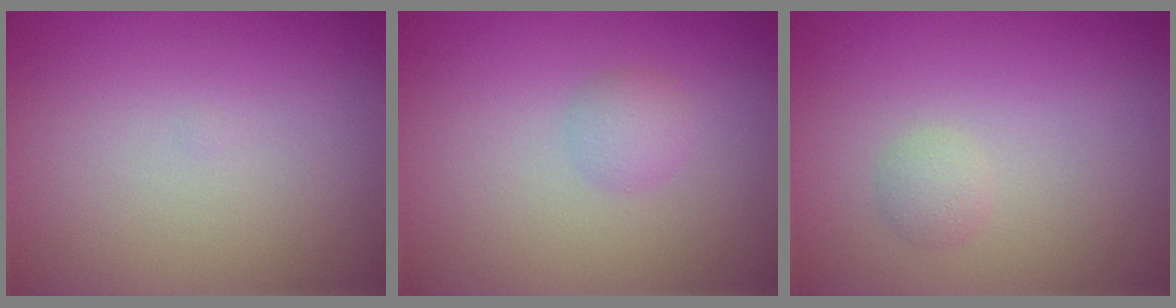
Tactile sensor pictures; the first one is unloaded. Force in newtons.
{"total": 1.5, "press": 1.5, "slide": 0.1}
{"total": 1.1, "press": 1.1, "slide": 0.0}